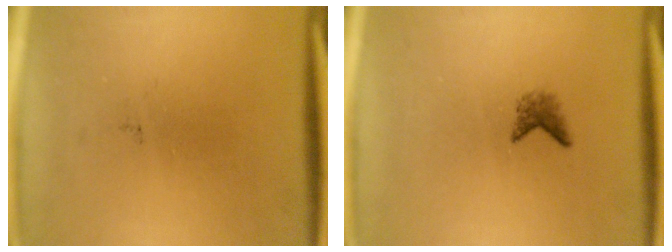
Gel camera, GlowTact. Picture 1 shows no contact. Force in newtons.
{"total": 1.4}